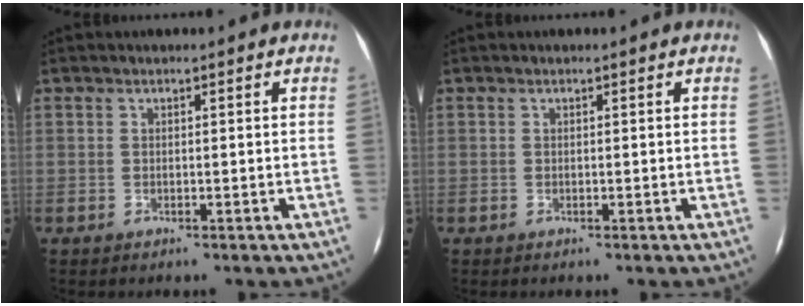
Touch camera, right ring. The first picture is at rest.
{"total": 0.0}